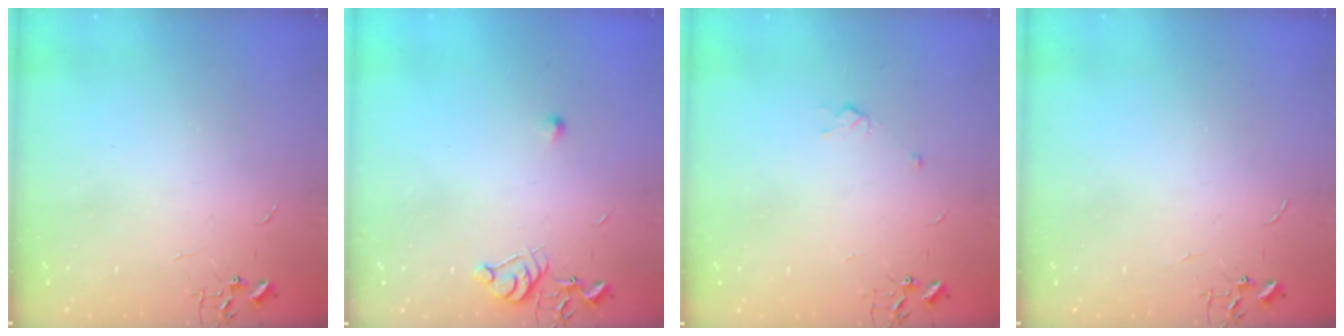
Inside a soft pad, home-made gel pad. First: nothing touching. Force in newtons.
{"total": 6.3, "press": 6.2, "slide": 0.8}
{"total": 3.6, "press": 3.5, "slide": 0.7}
{"total": 0.0}